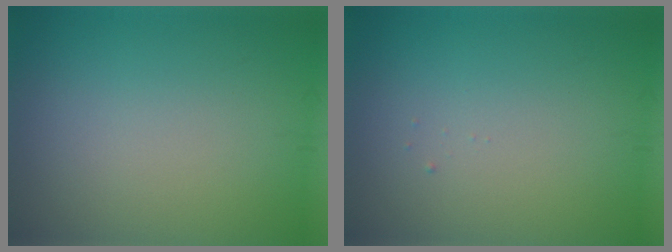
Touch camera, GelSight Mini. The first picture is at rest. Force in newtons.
{"total": 0.0}